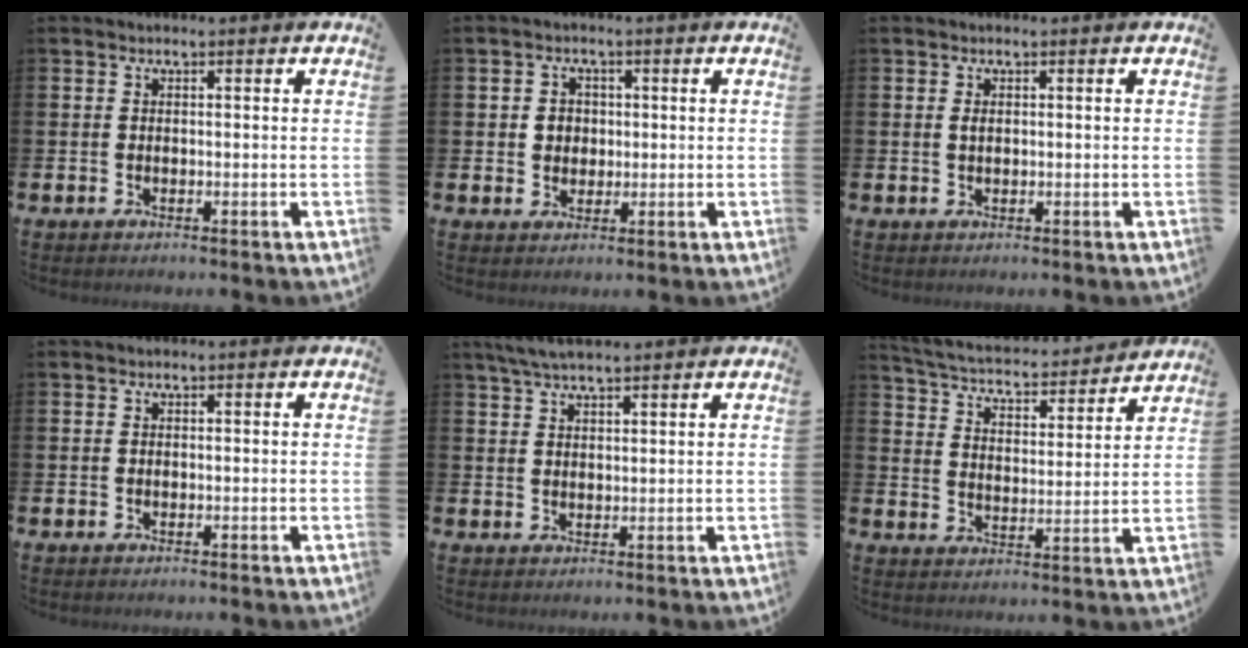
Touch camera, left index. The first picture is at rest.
{"total": 2.6, "force": [0.7, 2.5, 0.6], "torque": [-0.005, 0.005, 0.005]}
{"total": 0.7, "force": [0.2, 0.4, 0.6], "torque": [0.004, -0.003, -0.001]}
{"total": 0.0}
{"total": 4.3, "force": [3.8, 0.7, 2.0], "torque": [-0.042, -0.005, 0.068]}
{"total": 4.7, "force": [4.5, 1.0, 1.0], "torque": [-0.048, -0.042, 0.071]}